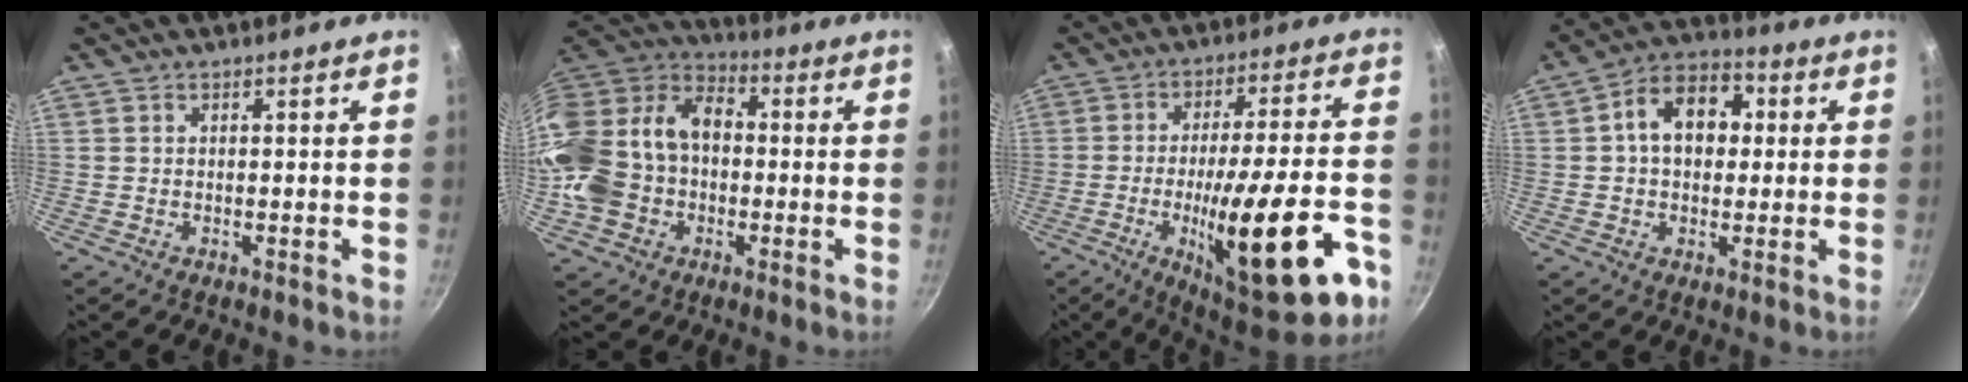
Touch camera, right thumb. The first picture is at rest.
{"total": 22.2, "force": [-2.7, 16.9, 14.2], "torque": [-0.286, 0.065, -0.058]}
{"total": 25.5, "force": [-9.9, 7.2, 22.4], "torque": [-0.297, 0.029, -0.134]}
{"total": 11.5, "force": [1.6, 8.2, 7.9], "torque": [-0.083, 0.025, 0.009]}